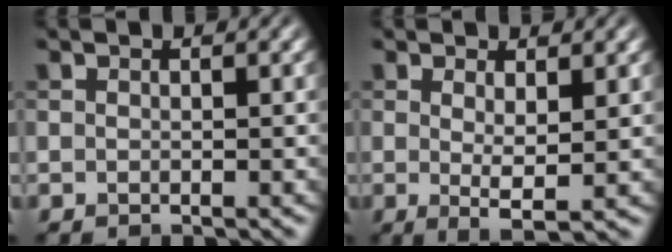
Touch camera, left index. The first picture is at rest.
{"total": 2.8, "force": [0.5, 0.5, 2.7], "torque": [-0.044, -0.013, 0.013]}